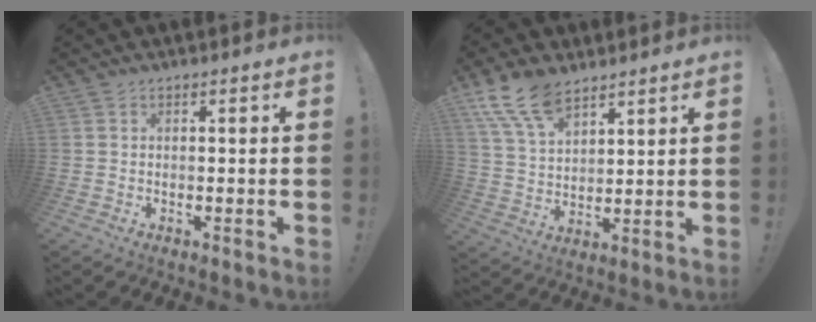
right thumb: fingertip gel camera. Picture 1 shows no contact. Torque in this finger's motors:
{"motor_torque": [0.04, 0.12, 0.23, 0.17, 0.06]}